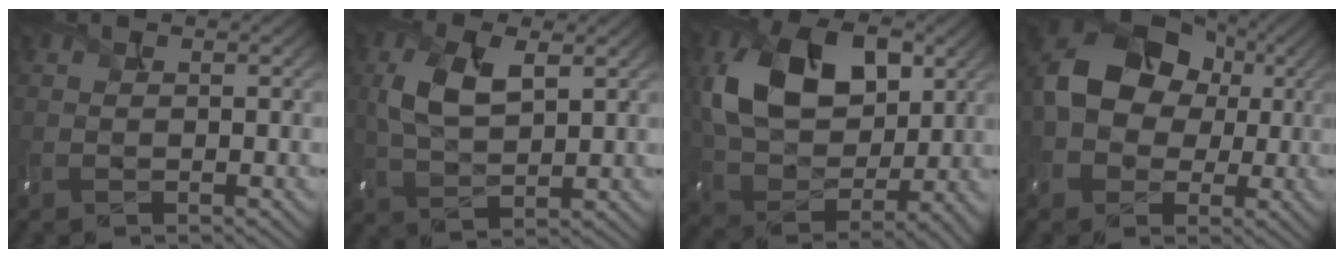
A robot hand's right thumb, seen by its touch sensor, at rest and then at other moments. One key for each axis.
{"total": 6.8, "fx": 2.2, "fy": 3.5, "fz": 5.5, "tx": -0.130, "ty": 0.006, "tz": 0.045}
{"total": 13.4, "fx": 3.9, "fy": 8.5, "fz": 9.6, "tx": -0.192, "ty": 0.007, "tz": 0.072}
{"total": 12.3, "fx": 0.7, "fy": 9.9, "fz": 7.3, "tx": -0.138, "ty": -0.001, "tz": 0.000}